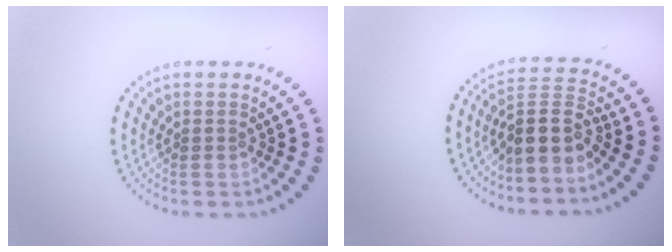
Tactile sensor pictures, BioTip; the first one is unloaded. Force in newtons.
{"total": 3.8, "press": 3.1, "slide": 2.2}